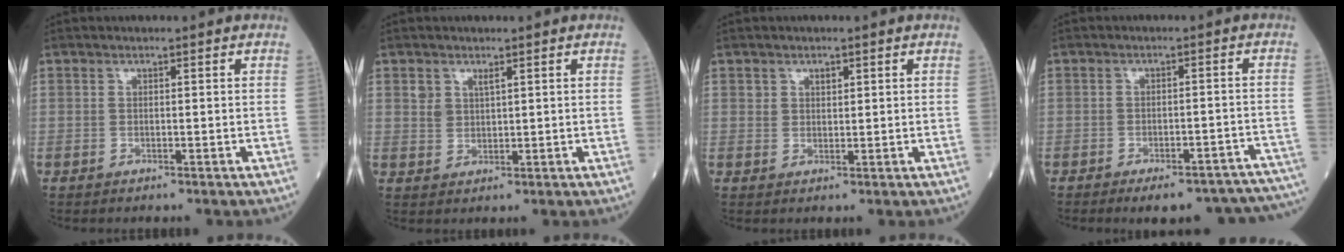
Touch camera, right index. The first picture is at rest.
{"total": 2.1, "force": [1.3, 1.1, 1.2], "torque": [-0.027, 0.002, 0.032]}
{"total": 1.5, "force": [0.9, 1.0, 0.7], "torque": [-0.008, -0.002, 0.015]}
{"total": 16.0, "force": [-14.3, 3.8, 6.1], "torque": [-0.020, 0.024, -0.164]}